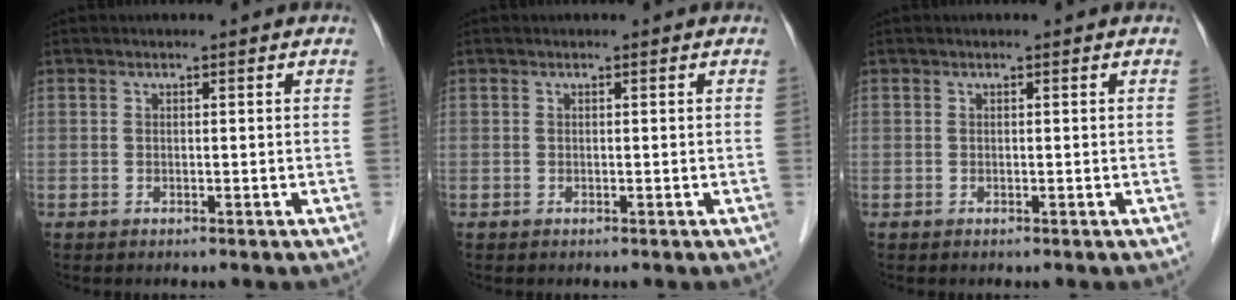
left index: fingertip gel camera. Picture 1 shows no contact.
{"total": 0.0}
{"total": 0.0}